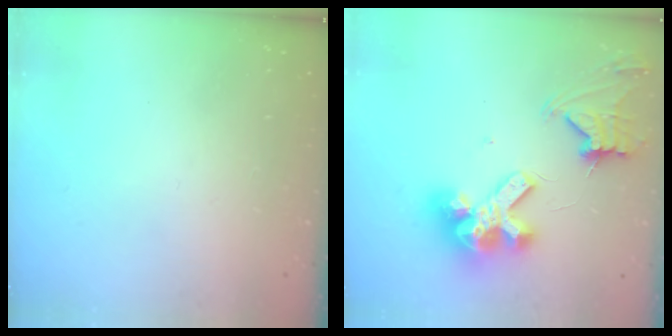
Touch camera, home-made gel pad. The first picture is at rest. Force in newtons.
{"total": 15.0, "press": 14.9, "slide": 1.8}